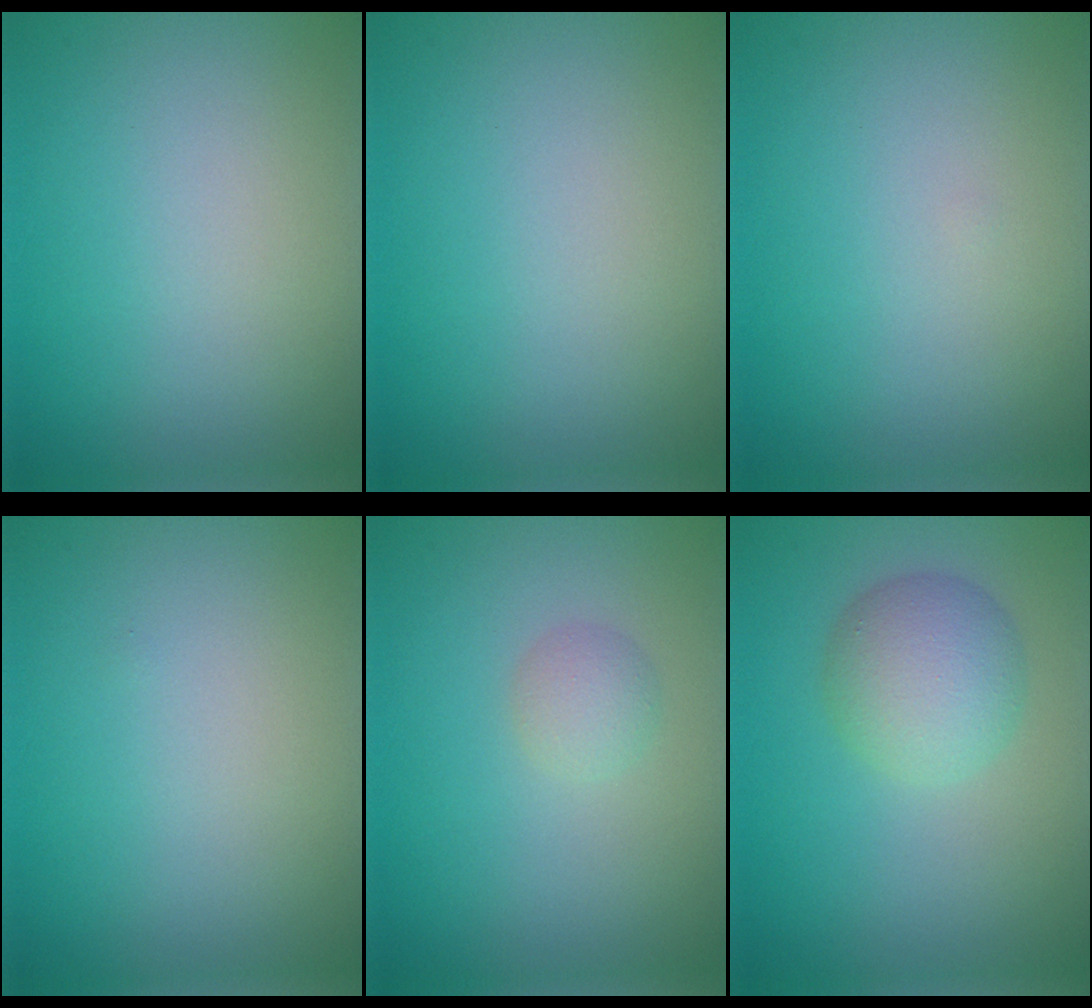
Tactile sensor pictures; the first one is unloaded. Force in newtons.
{"total": 0.0}
{"total": 0.0}
{"total": 0.0}
{"total": 1.5, "press": 1.4, "slide": 0.1}
{"total": 4.1, "press": 4.1, "slide": 0.1}